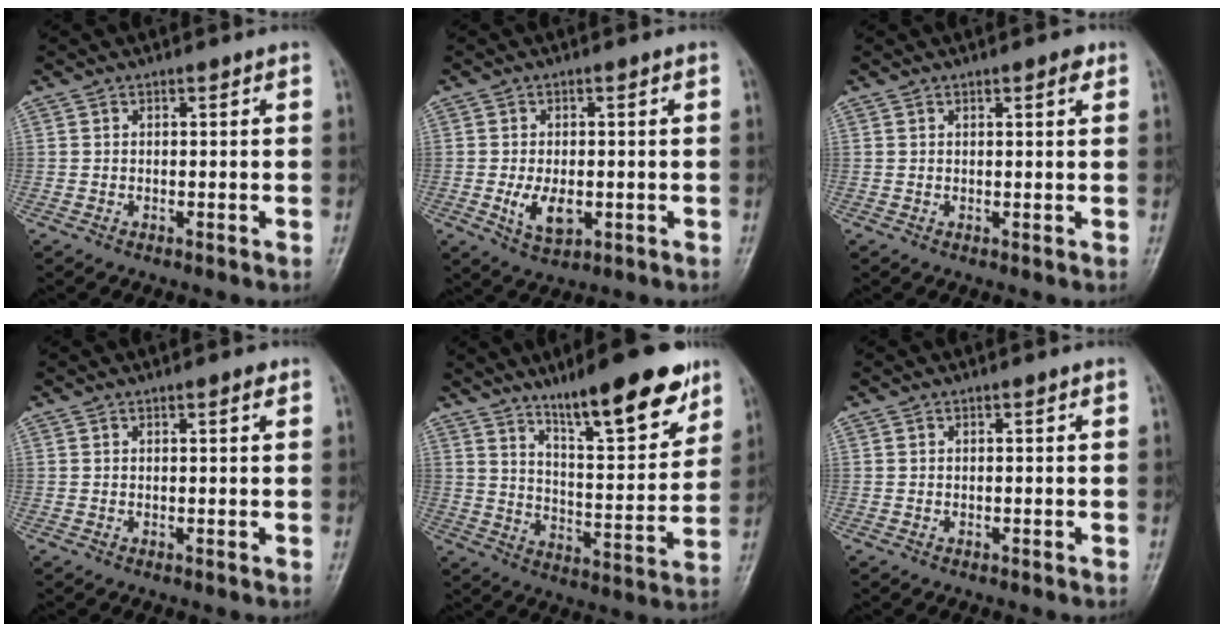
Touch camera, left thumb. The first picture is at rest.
{"total": 5.8, "force": [-1.1, 3.2, 4.7], "torque": [-0.079, -0.008, -0.013]}
{"total": 2.0, "force": [1.1, 0.6, 1.6], "torque": [-0.019, -0.003, 0.013]}
{"total": 1.2, "force": [0.7, 0.3, 1.0], "torque": [-0.014, -0.002, 0.009]}
{"total": 18.3, "force": [12.3, 4.4, 12.8], "torque": [-0.158, -0.068, 0.197]}
{"total": 0.0}